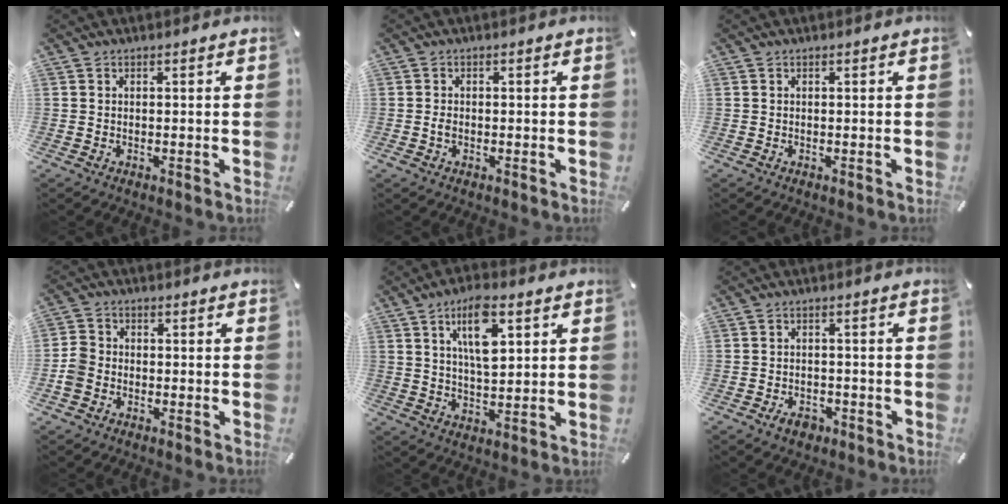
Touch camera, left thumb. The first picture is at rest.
{"total": 1.3, "force": [-0.5, 0.8, 0.9], "torque": [-0.017, 0.001, -0.010]}
{"total": 0.0}
{"total": 4.4, "force": [-1.8, 3.6, 1.8], "torque": [-0.034, 0.012, -0.032]}
{"total": 10.6, "force": [4.7, 4.4, 8.4], "torque": [-0.147, -0.008, 0.075]}
{"total": 3.5, "force": [-2.2, 2.3, 1.5], "torque": [-0.033, 0.006, -0.042]}